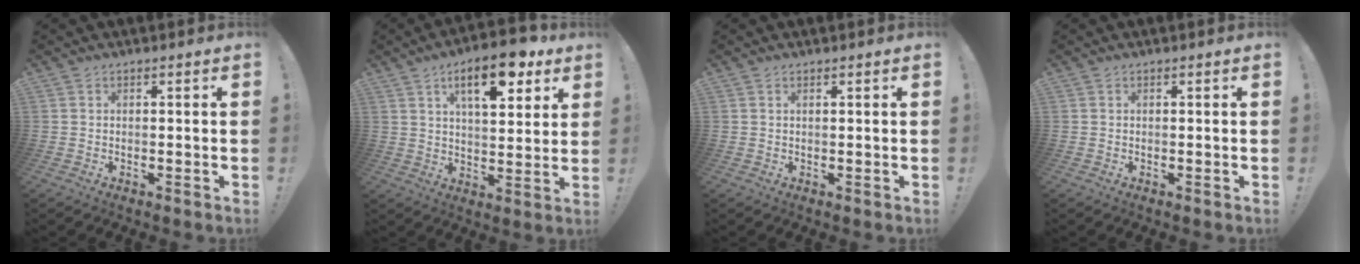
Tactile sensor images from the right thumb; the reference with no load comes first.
{"total": 14.4, "force": [7.5, 5.5, 10.9], "torque": [-0.157, -0.028, 0.121]}
{"total": 0.5, "force": [0.3, -0.3, 0.3], "torque": [-0.006, 0.000, 0.005]}
{"total": 0.0}